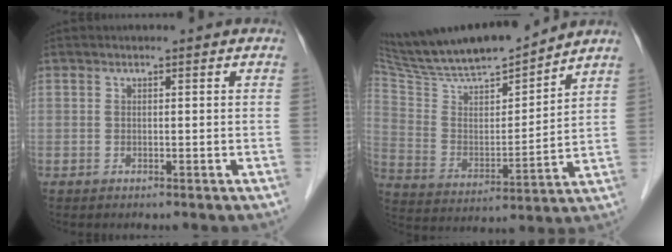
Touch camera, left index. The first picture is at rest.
{"total": 18.3, "force": [16.8, 1.2, 7.2], "torque": [-0.138, 0.002, 0.299]}